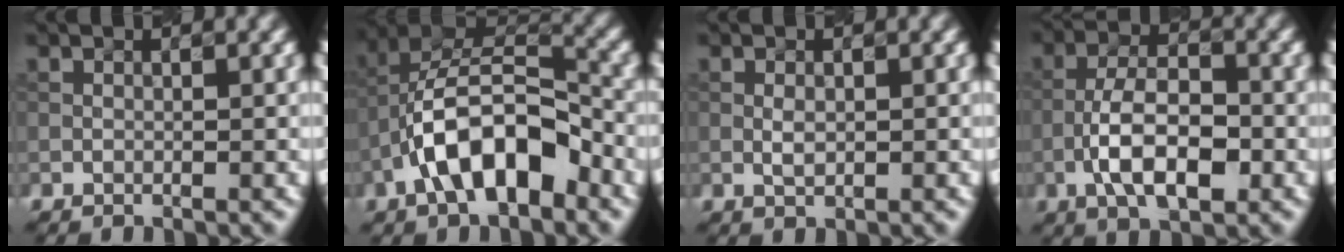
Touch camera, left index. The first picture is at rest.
{"total": 9.5, "force": [-3.9, 4.5, 7.4], "torque": [-0.130, 0.020, -0.074]}
{"total": 1.1, "force": [0.0, 0.6, 0.9], "torque": [-0.022, -0.002, 0.000]}
{"total": 6.4, "force": [-2.2, 2.8, 5.3], "torque": [-0.095, 0.005, -0.045]}